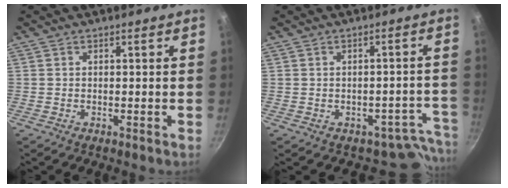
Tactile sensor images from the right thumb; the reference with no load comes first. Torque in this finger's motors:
{"motor_torque": [0.86, -0.05, 0.35, -0.48, 0.03]}